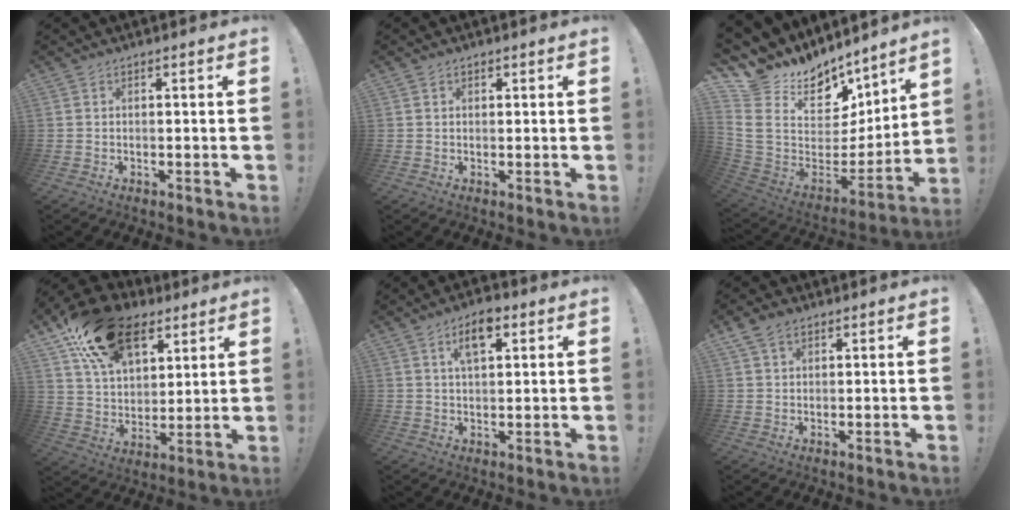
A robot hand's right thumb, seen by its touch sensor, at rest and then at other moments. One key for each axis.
{"total": 0.8, "fx": 0.3, "fy": 0.7, "fz": 0.2, "tx": 0.002, "ty": -0.001, "tz": 0.005}
{"total": 12.8, "fx": 9.2, "fy": 8.1, "fz": 3.8, "tx": -0.065, "ty": -0.097, "tz": 0.202}
{"total": 23.0, "fx": 12.9, "fy": 14.7, "fz": 12.1, "tx": -0.192, "ty": -0.065, "tz": 0.240}
{"total": 7.3, "fx": 3.5, "fy": 3.8, "fz": 5.2, "tx": -0.072, "ty": -0.005, "tz": 0.059}
{"total": 4.6, "fx": 2.8, "fy": 3.1, "fz": 2.1, "tx": -0.033, "ty": -0.005, "tz": 0.053}